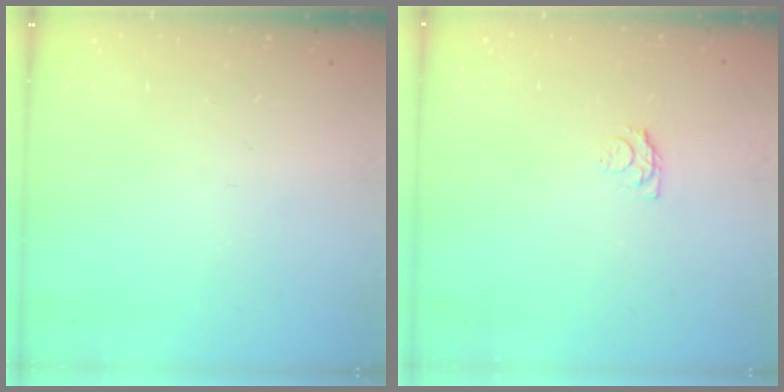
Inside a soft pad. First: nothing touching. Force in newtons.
{"total": 4.0, "press": 4.0, "slide": 0.4}